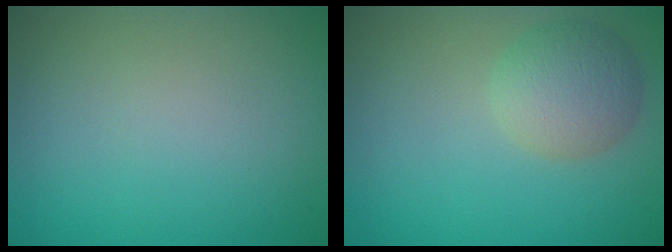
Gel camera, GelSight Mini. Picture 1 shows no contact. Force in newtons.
{"total": 3.5, "press": 3.5, "slide": 0.1}